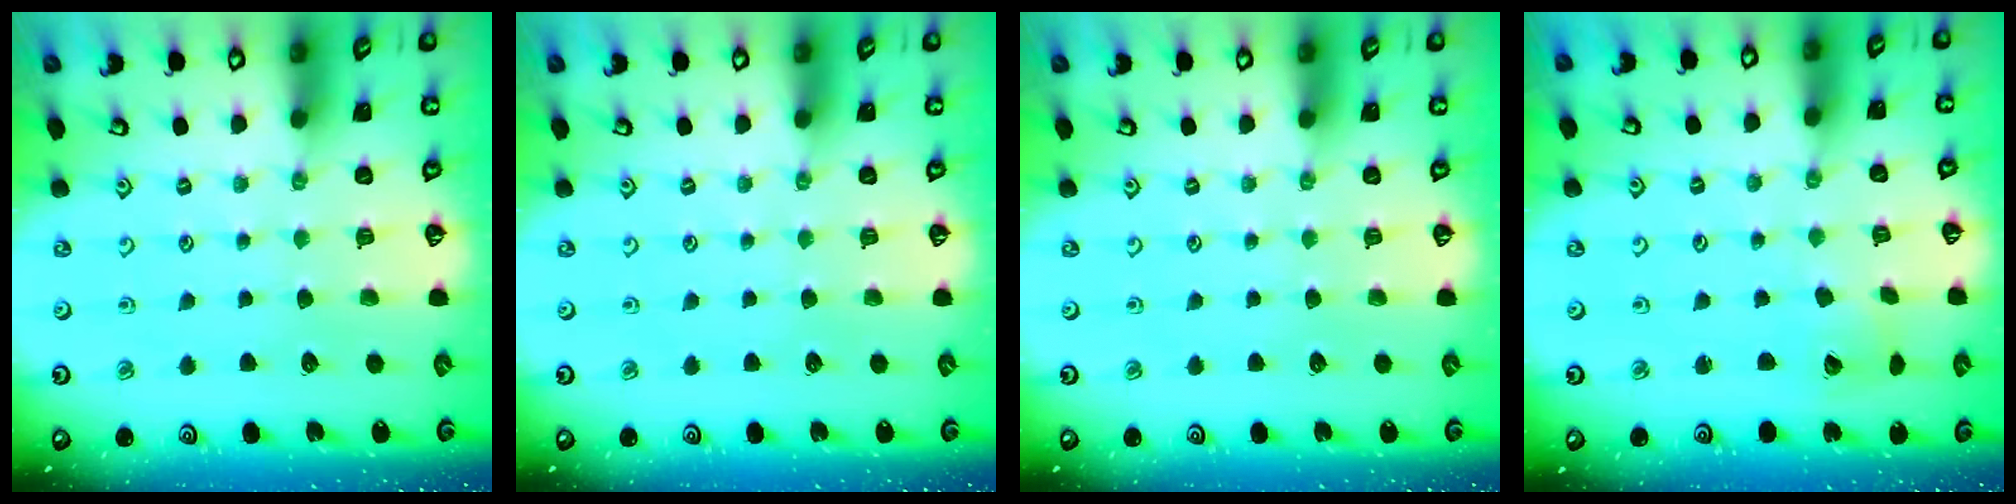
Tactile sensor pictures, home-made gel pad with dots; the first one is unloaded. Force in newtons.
{"total": 0.0}
{"total": 0.0}
{"total": 3.3, "press": 3.2, "slide": 0.4}